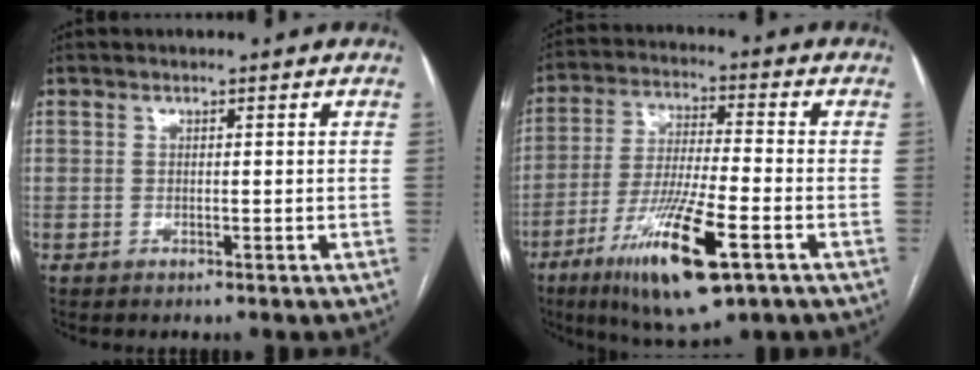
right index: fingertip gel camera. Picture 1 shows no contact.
{"total": 15.4, "force": [-7.5, 2.6, 13.2], "torque": [-0.254, -0.028, -0.126]}